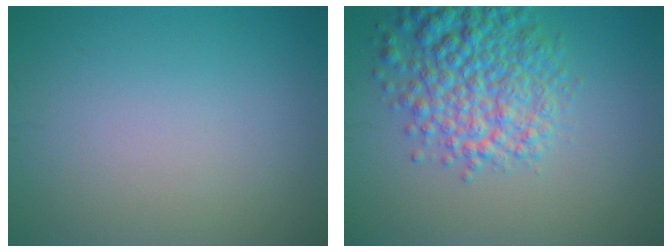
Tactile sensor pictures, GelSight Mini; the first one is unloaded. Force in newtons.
{"total": 6.9, "press": 6.9, "slide": 0.4}